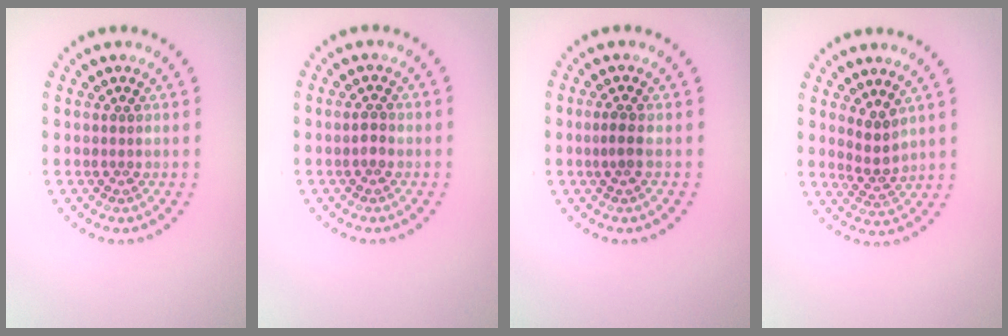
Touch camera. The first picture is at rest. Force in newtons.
{"total": 1.0, "press": 1.0, "slide": 0.1}
{"total": 1.4, "press": 1.2, "slide": 0.8}
{"total": 2.1, "press": 1.6, "slide": 1.4}